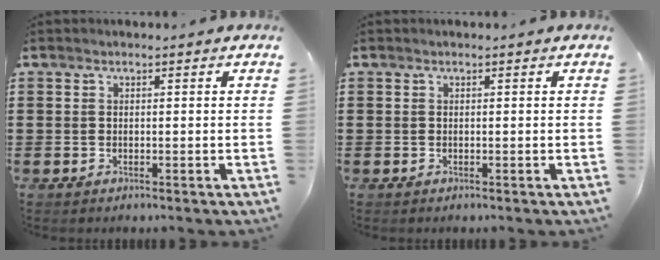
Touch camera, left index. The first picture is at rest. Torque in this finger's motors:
{"motor_torque": [0.00, 0.00, 0.00, 0.00]}